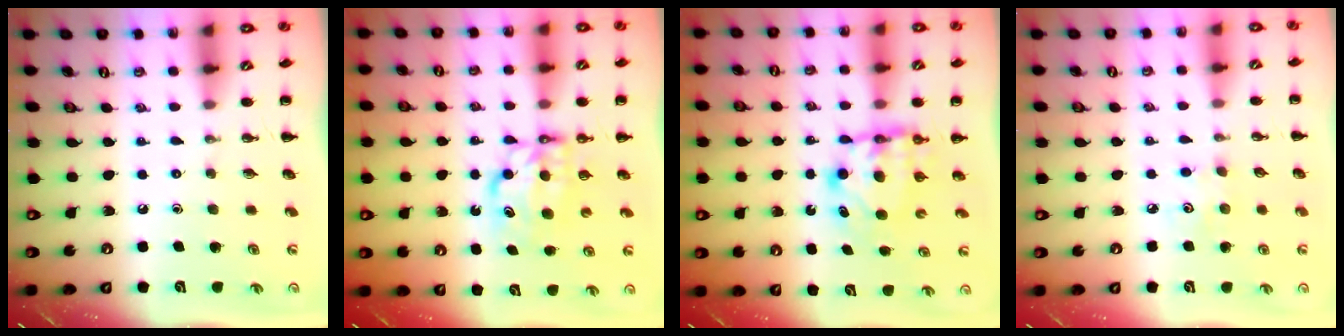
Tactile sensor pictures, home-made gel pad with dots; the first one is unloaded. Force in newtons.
{"total": 6.8, "press": 6.7, "slide": 0.5}
{"total": 6.0, "press": 6.0, "slide": 0.5}
{"total": 3.8, "press": 3.7, "slide": 0.8}